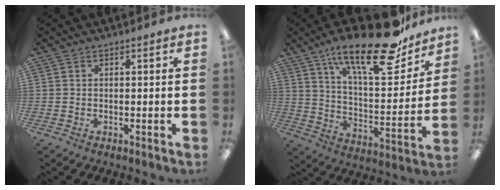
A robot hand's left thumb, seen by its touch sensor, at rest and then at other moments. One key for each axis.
{"total": 24.3, "fx": 17.0, "fy": 7.6, "fz": 15.6, "tx": -0.235, "ty": -0.108, "tz": 0.280}